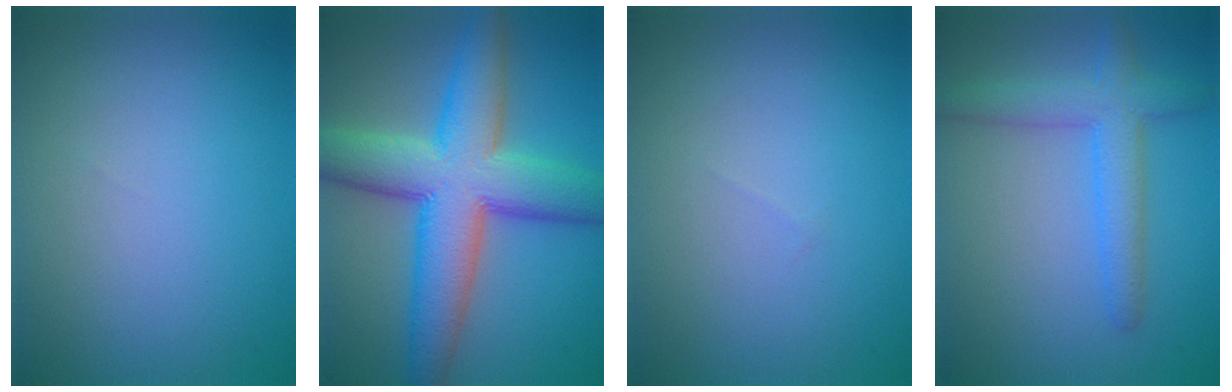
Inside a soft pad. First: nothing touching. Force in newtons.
{"total": 10.8, "press": 10.8, "slide": 0.3}
{"total": 0.0}
{"total": 3.9, "press": 3.9, "slide": 0.2}